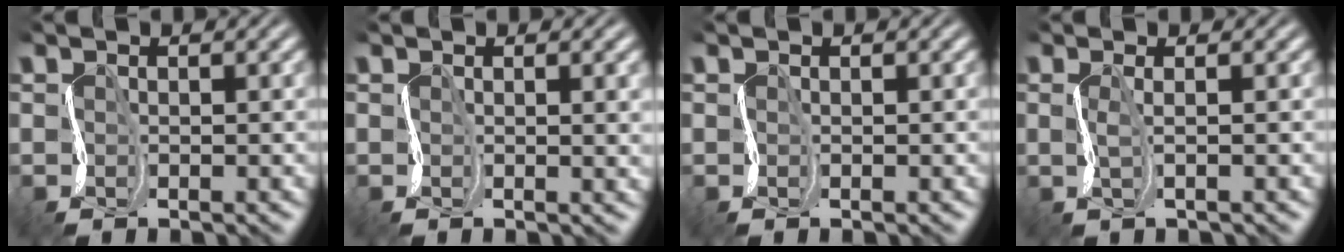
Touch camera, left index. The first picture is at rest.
{"total": 3.1, "force": [0.4, 1.2, 2.8], "torque": [-0.028, 0.000, 0.007]}
{"total": 0.0}
{"total": 0.8, "force": [0.5, 0.3, 0.7], "torque": [-0.016, 0.006, 0.008]}